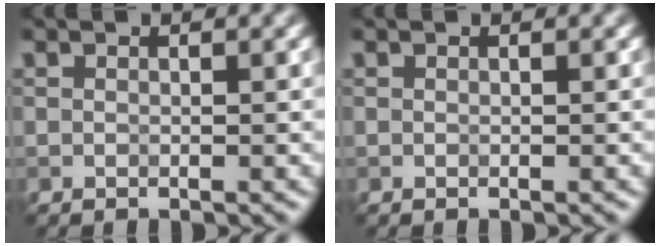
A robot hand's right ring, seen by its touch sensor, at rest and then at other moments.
{"total": 0.0}